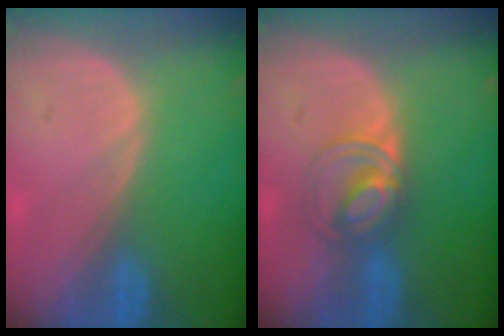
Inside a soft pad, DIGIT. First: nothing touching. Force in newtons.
{"total": 5.0, "press": 5.0, "slide": 0.5}